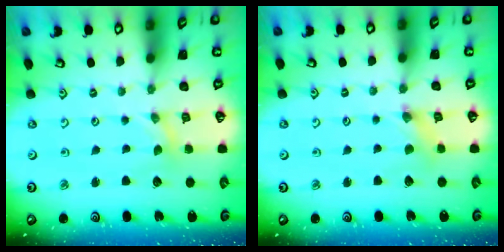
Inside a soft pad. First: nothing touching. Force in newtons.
{"total": 1.2, "press": 1.1, "slide": 0.2}